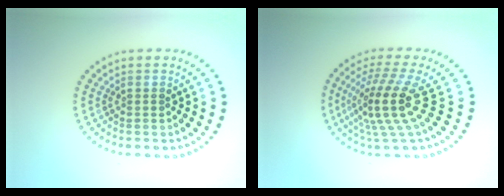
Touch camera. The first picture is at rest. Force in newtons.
{"total": 5.0, "press": 3.6, "slide": 3.5}